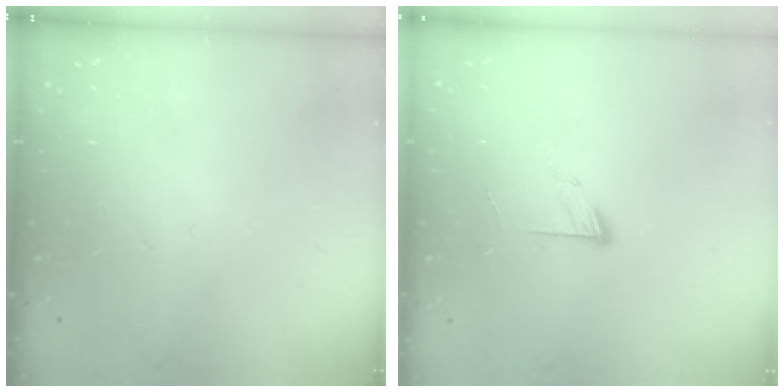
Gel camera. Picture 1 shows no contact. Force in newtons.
{"total": 7.7, "press": 7.7, "slide": 0.8}